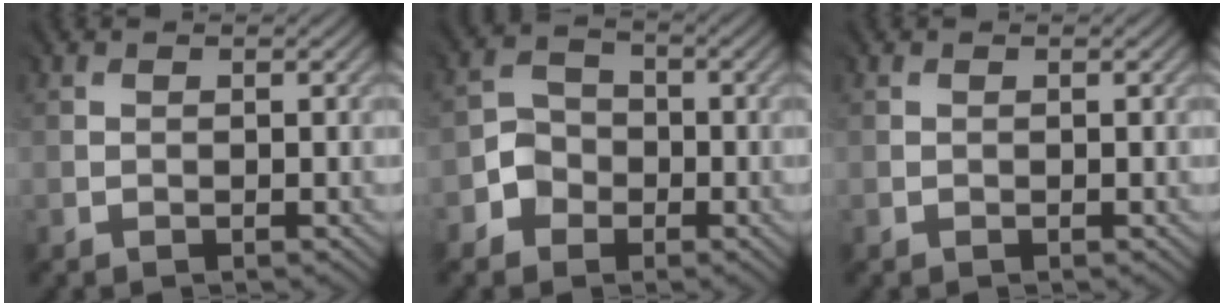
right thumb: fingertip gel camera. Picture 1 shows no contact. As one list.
[{"total": 3.1, "force": [-2.0, 2.4, 0.0], "torque": [0.004, 0.002, -0.044]}, {"total": 0.0}]